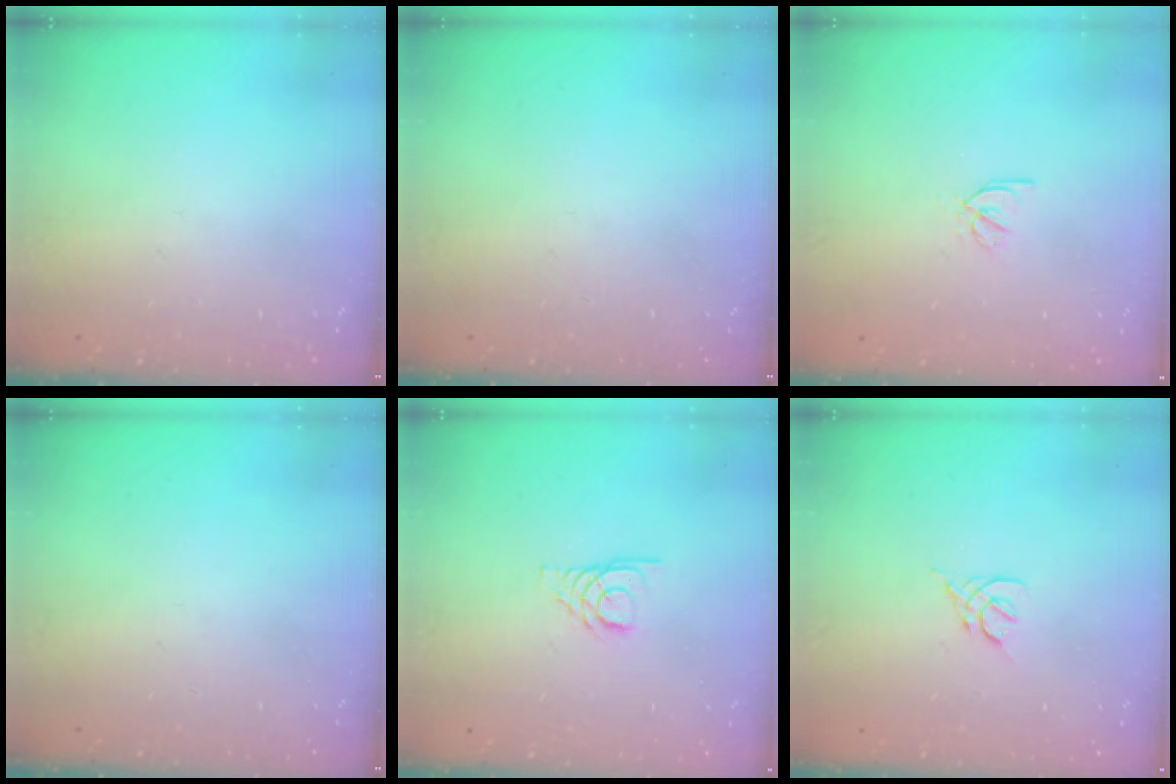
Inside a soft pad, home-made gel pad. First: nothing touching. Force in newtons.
{"total": 0.0}
{"total": 2.3, "press": 2.2, "slide": 0.5}
{"total": 0.0}
{"total": 3.3, "press": 3.3, "slide": 0.3}
{"total": 2.4, "press": 2.3, "slide": 0.6}